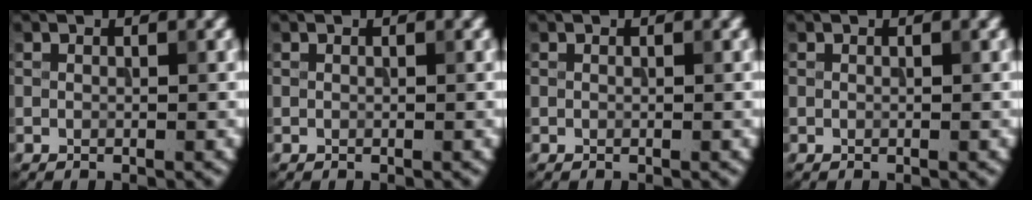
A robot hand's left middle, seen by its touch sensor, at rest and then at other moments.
{"total": 0.0}
{"total": 0.0}
{"total": 0.0}